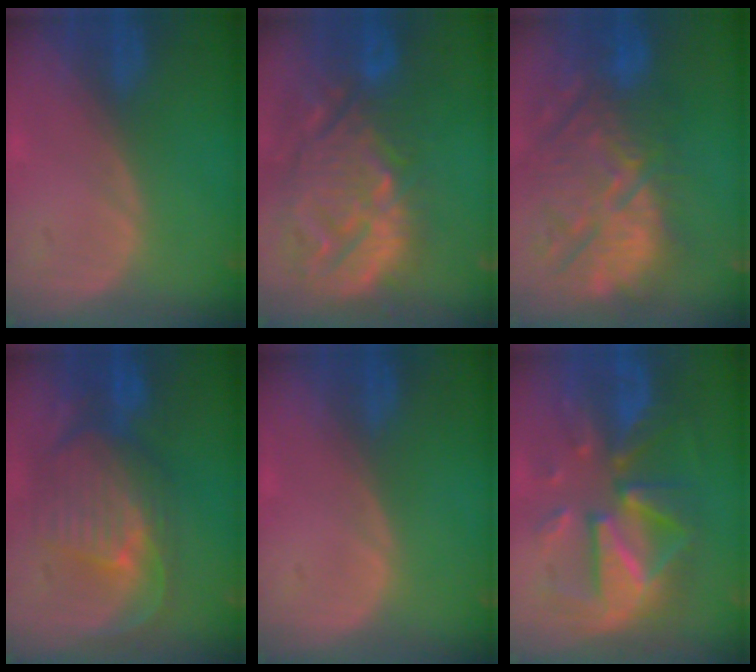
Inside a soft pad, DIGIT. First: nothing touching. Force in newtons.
{"total": 14.5, "press": 12.4, "slide": 7.5}
{"total": 13.9, "press": 12.6, "slide": 5.9}
{"total": 10.8, "press": 9.5, "slide": 5.2}
{"total": 0.0}
{"total": 12.0, "press": 12.0, "slide": 1.2}